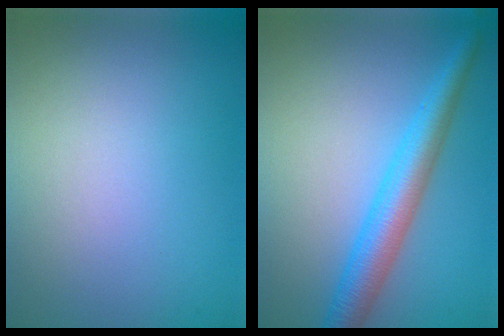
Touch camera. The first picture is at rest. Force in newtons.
{"total": 4.7, "press": 4.7, "slide": 0.1}